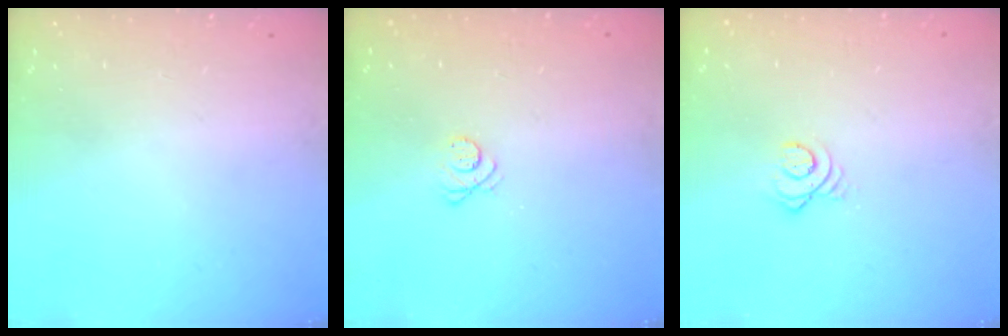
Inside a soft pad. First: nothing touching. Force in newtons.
{"total": 3.0, "press": 3.0, "slide": 0.4}
{"total": 3.2, "press": 3.2, "slide": 0.1}